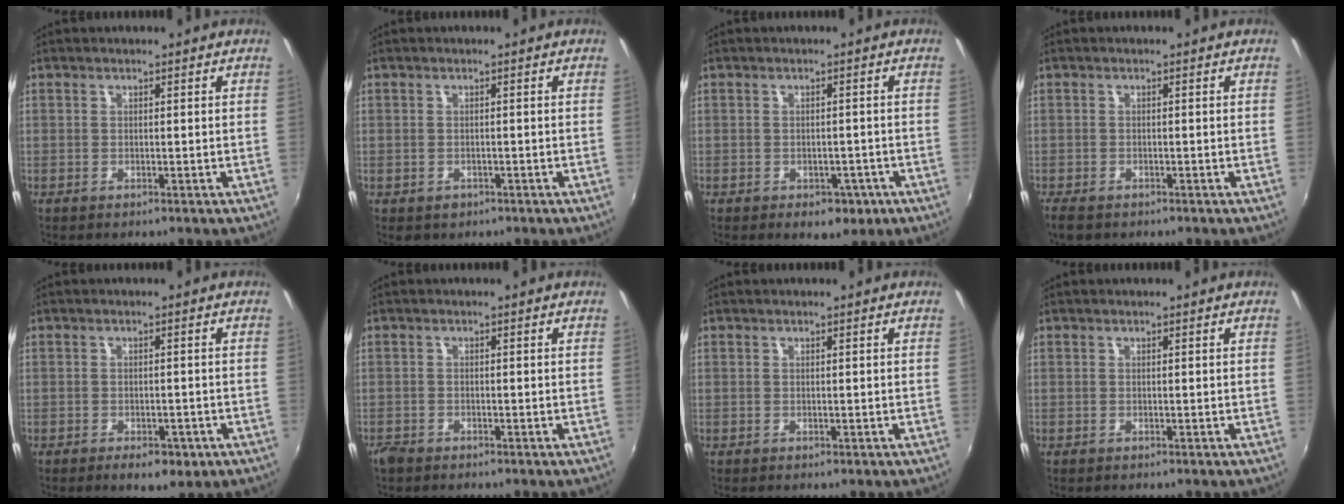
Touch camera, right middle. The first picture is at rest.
{"total": 2.0, "force": [-0.9, 1.6, 0.7], "torque": [-0.016, -0.006, -0.010]}
{"total": 4.9, "force": [-2.6, 3.4, 2.5], "torque": [-0.045, -0.008, -0.025]}
{"total": 3.7, "force": [-2.7, 1.7, 1.8], "torque": [-0.044, -0.016, -0.051]}
{"total": 4.9, "force": [-2.9, 2.5, 3.1], "torque": [-0.062, -0.013, -0.037]}
{"total": 2.0, "force": [-1.7, 0.8, 0.5], "torque": [-0.016, -0.007, -0.036]}
{"total": 0.0}
{"total": 0.0}